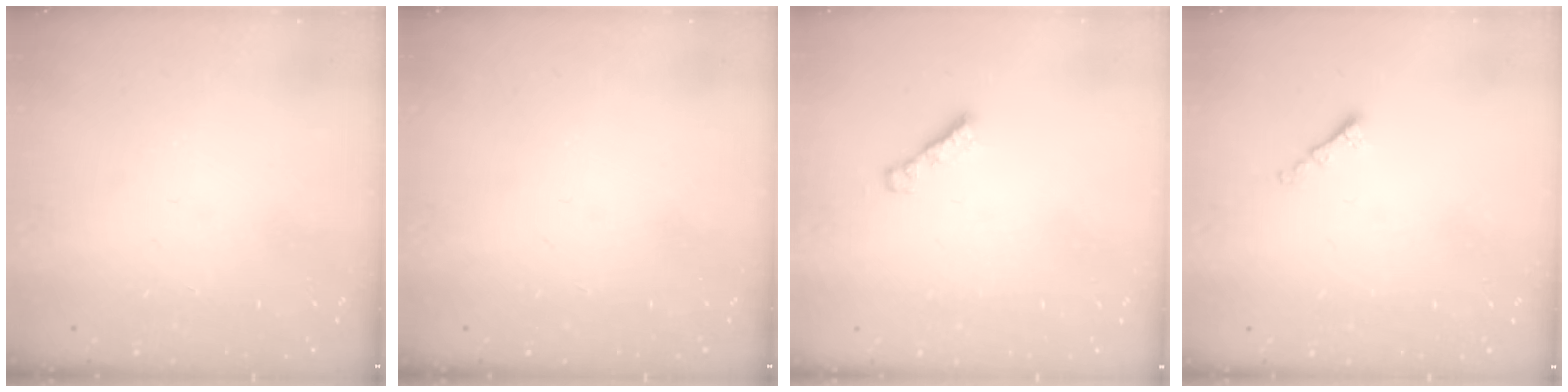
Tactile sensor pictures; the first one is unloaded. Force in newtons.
{"total": 0.0}
{"total": 2.3, "press": 2.3, "slide": 0.4}
{"total": 1.4, "press": 1.3, "slide": 0.5}